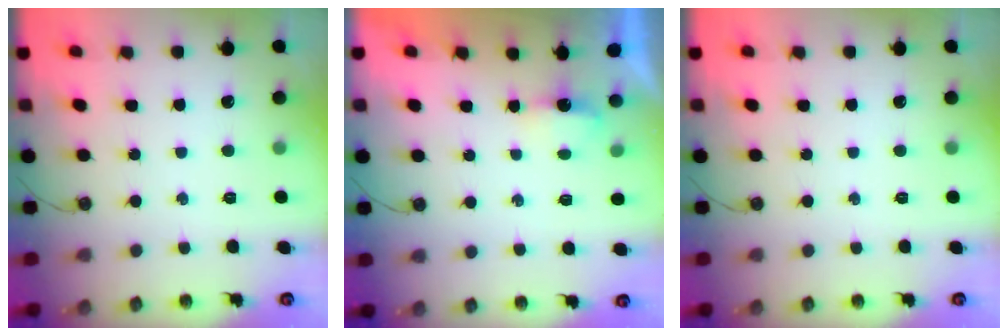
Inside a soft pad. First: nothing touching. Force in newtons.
{"total": 2.9, "press": 2.8, "slide": 0.6}
{"total": 0.0}